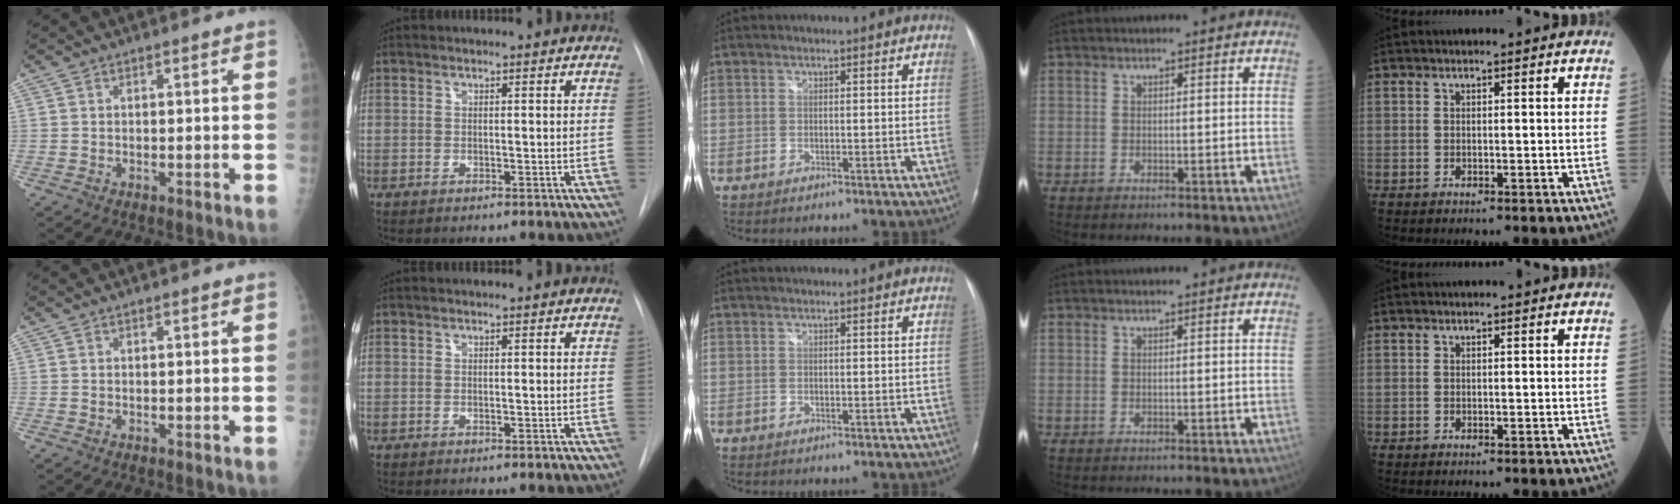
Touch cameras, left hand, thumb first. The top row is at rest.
{}